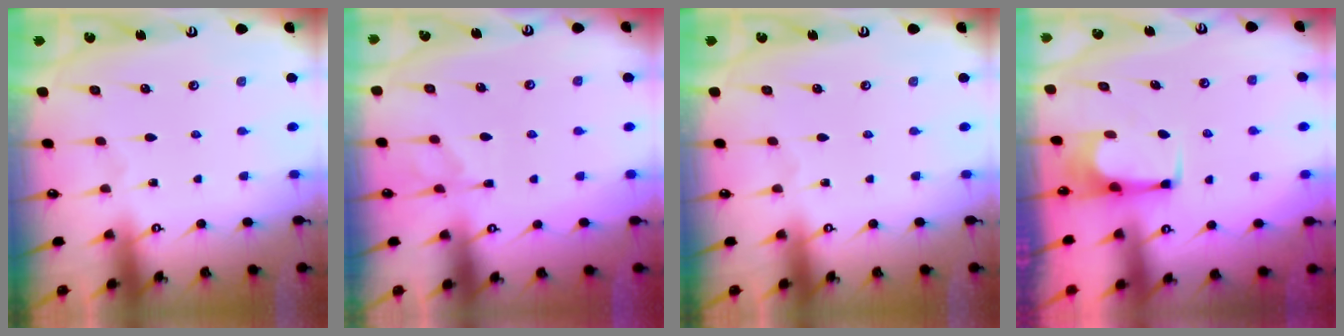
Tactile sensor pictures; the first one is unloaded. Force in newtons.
{"total": 1.1, "press": 0.3, "slide": 1.1}
{"total": 0.0}
{"total": 2.5, "press": 2.5, "slide": 0.4}